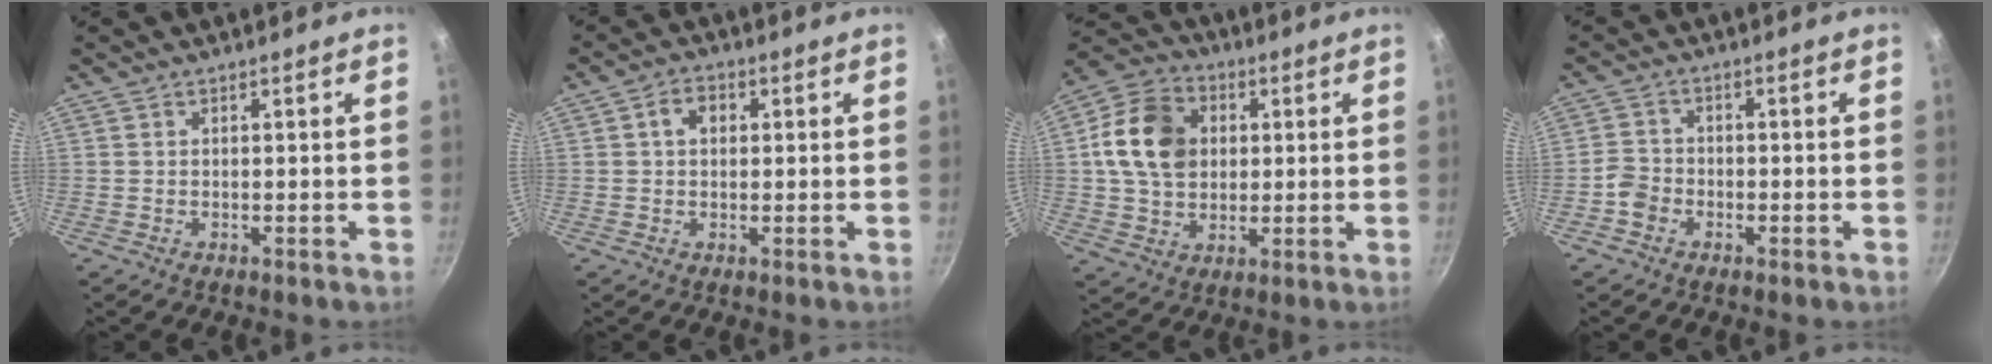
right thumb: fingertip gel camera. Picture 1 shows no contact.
{"total": 4.3, "force": [0.9, 3.2, 2.7], "torque": [-0.028, 0.009, 0.009]}
{"total": 14.8, "force": [2.5, 11.5, 9.0], "torque": [-0.136, 0.008, 0.035]}
{"total": 3.6, "force": [-1.9, 2.7, 1.2], "torque": [-0.016, 0.021, -0.039]}